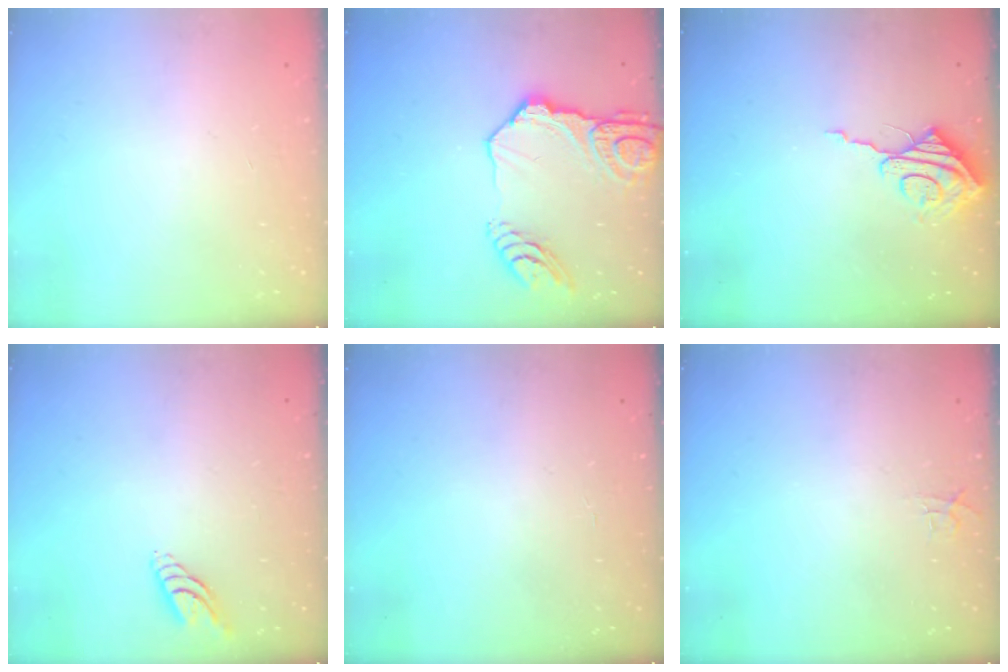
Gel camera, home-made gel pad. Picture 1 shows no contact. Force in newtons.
{"total": 16.0, "press": 15.9, "slide": 1.6}
{"total": 8.1, "press": 8.1, "slide": 0.5}
{"total": 6.0, "press": 5.9, "slide": 0.9}
{"total": 2.5, "press": 2.5, "slide": 0.3}
{"total": 4.7, "press": 4.6, "slide": 0.4}